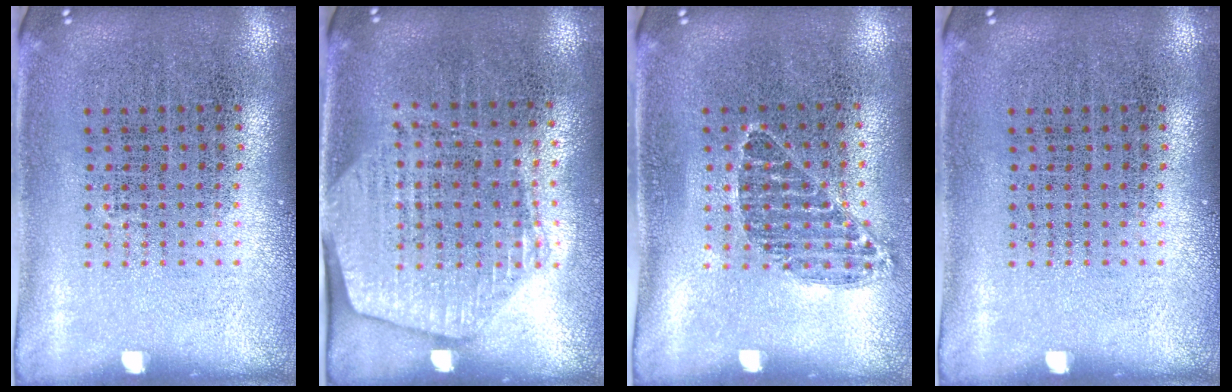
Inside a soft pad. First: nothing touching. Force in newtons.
{"total": 1.6, "press": 1.4, "slide": 0.8}
{"total": 0.9, "press": 0.7, "slide": 0.5}
{"total": 0.0}